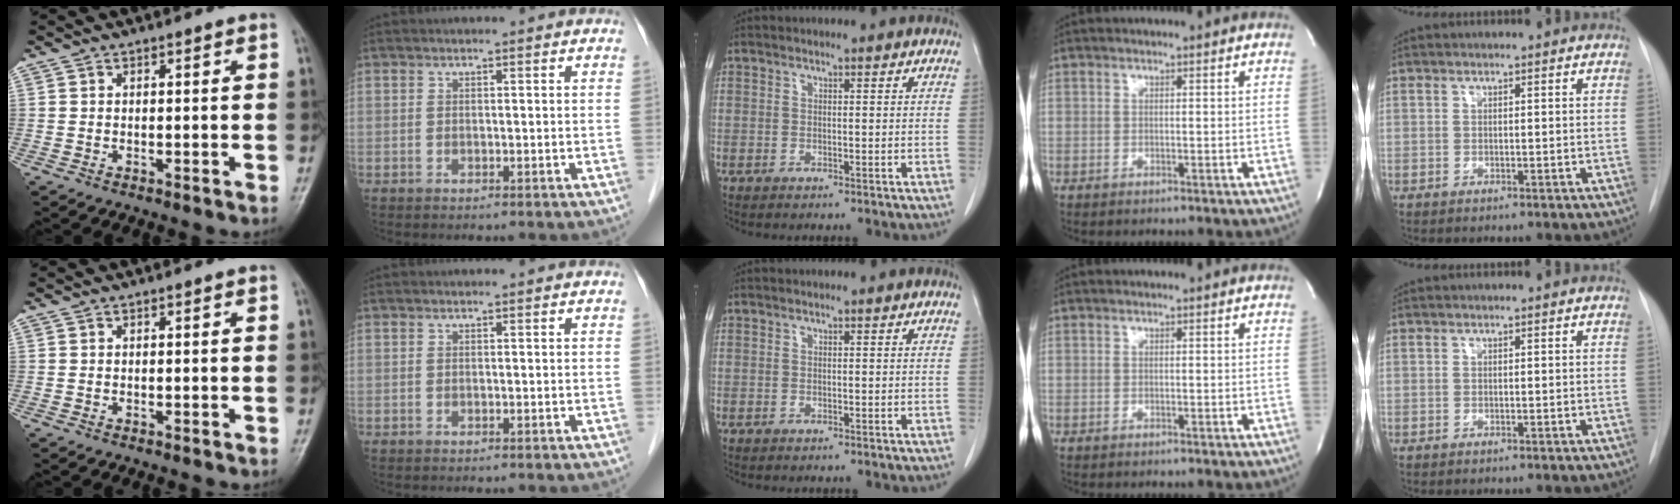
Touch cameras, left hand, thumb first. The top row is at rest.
{}